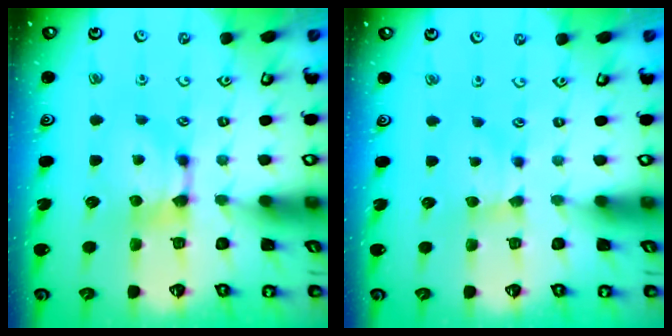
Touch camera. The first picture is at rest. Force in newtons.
{"total": 1.8, "press": 1.7, "slide": 0.6}